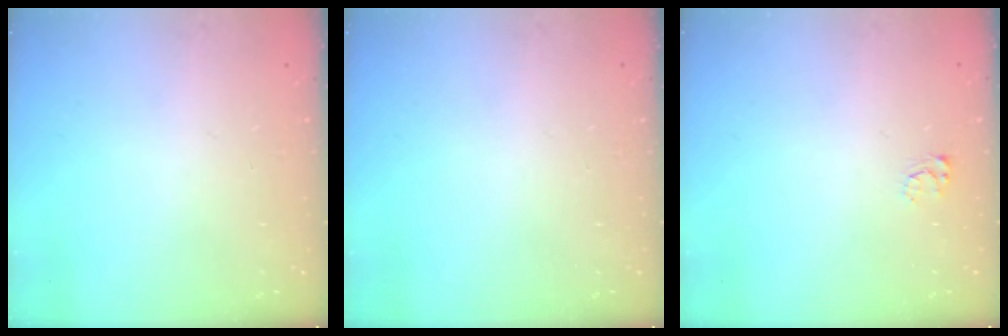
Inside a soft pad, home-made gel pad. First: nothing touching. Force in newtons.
{"total": 0.0}
{"total": 3.1, "press": 3.1, "slide": 0.3}